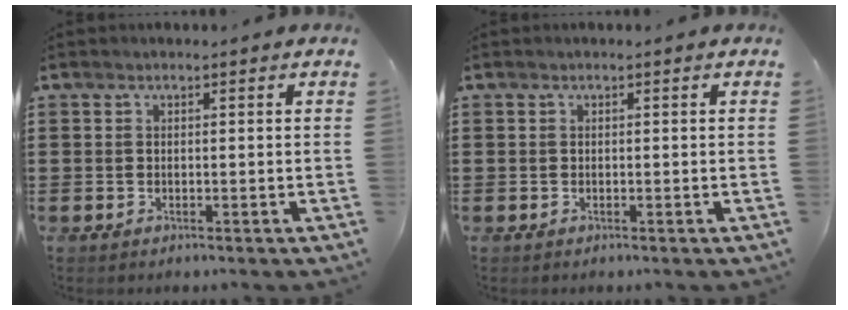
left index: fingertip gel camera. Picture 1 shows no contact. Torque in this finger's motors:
{"motor_torque": [-0.05, -0.03, 0.00, 0.00]}